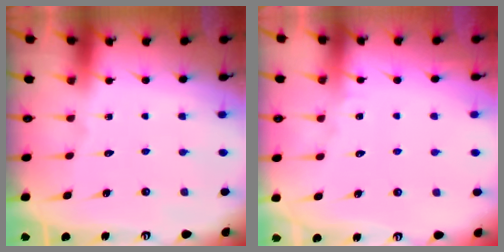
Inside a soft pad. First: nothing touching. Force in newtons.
{"total": 1.9, "press": 1.9, "slide": 0.2}